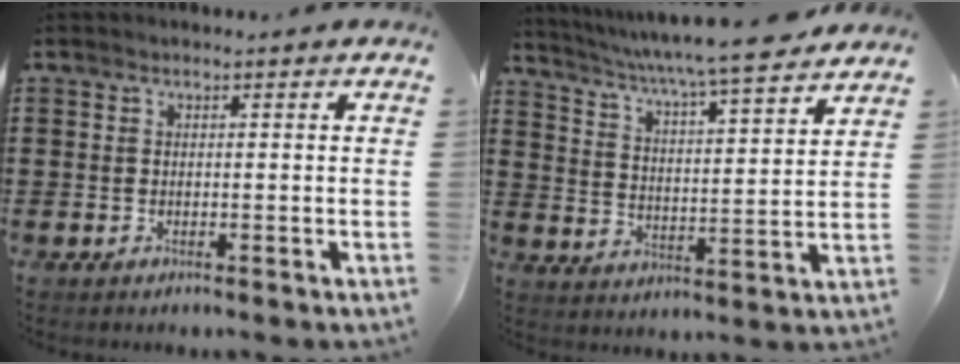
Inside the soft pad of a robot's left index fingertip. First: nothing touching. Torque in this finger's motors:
{"motor_torque": [1.08, -1.06, 0.99, 0.21]}